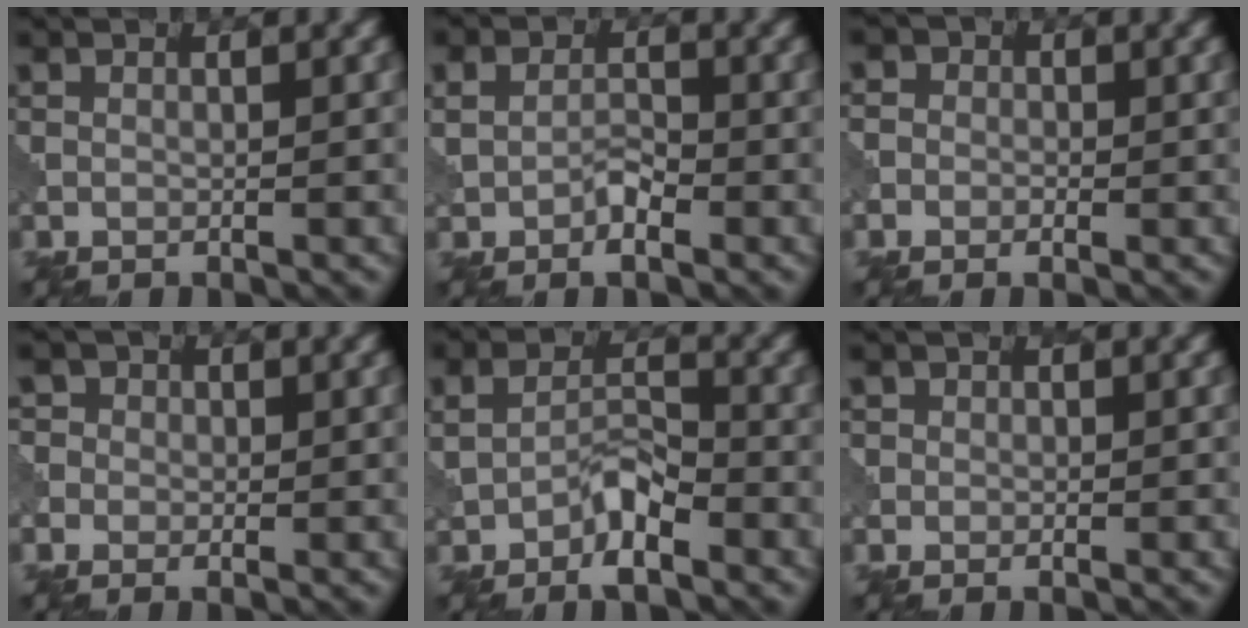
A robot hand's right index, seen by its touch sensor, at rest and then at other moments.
{"total": 2.4, "force": [-0.7, 1.7, 1.6], "torque": [-0.030, 0.001, -0.014]}
{"total": 2.9, "force": [0.4, 2.6, 1.2], "torque": [0.011, 0.006, -0.032]}
{"total": 3.2, "force": [0.5, 3.0, 1.1], "torque": [0.003, 0.018, -0.028]}
{"total": 3.7, "force": [-1.7, 1.9, 2.7], "torque": [-0.043, 0.006, -0.032]}
{"total": 1.2, "force": [0.1, 1.1, 0.2], "torque": [0.007, -0.004, -0.005]}